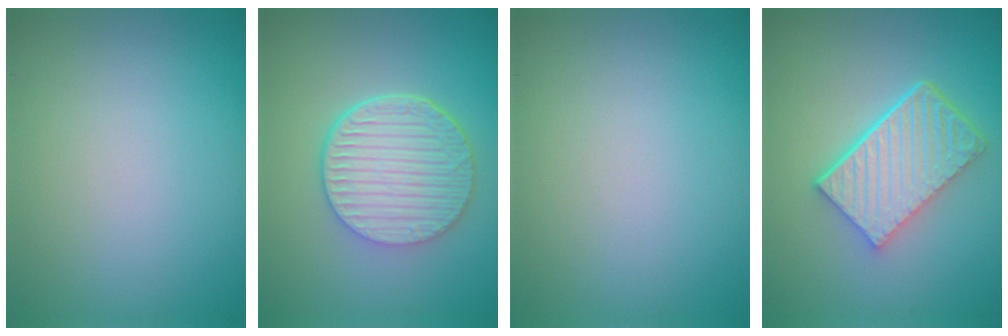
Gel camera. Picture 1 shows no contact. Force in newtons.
{"total": 6.6, "press": 4.7, "slide": 4.6}
{"total": 0.0}
{"total": 6.0, "press": 4.4, "slide": 4.0}